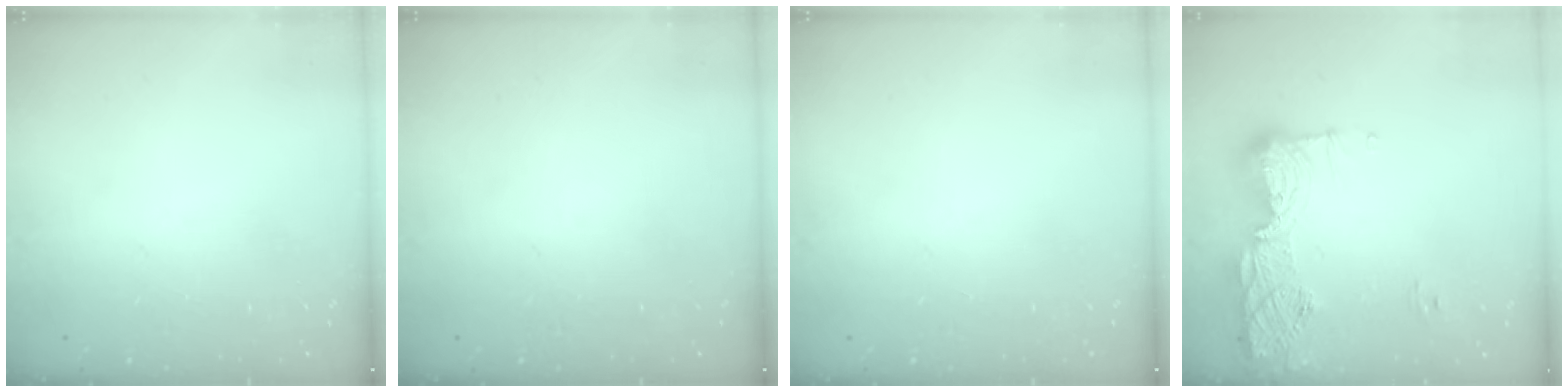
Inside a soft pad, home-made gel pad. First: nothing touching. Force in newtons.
{"total": 0.0}
{"total": 0.0}
{"total": 14.7, "press": 14.7, "slide": 1.4}